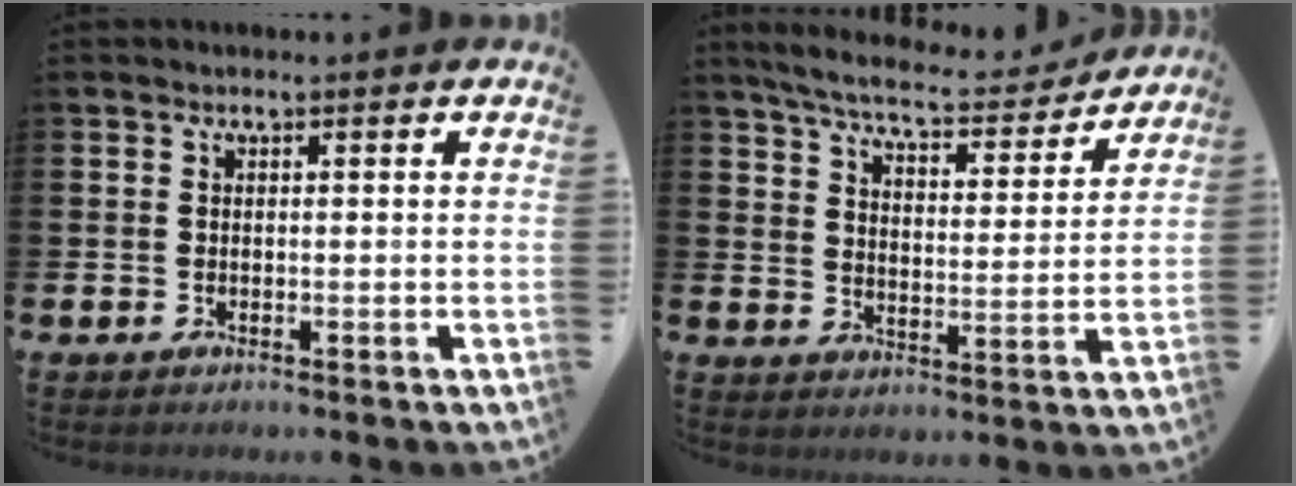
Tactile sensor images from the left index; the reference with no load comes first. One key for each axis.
{"total": 6.8, "fx": 6.4, "fy": 0.8, "fz": 2.2, "tx": -0.068, "ty": -0.044, "tz": 0.107}